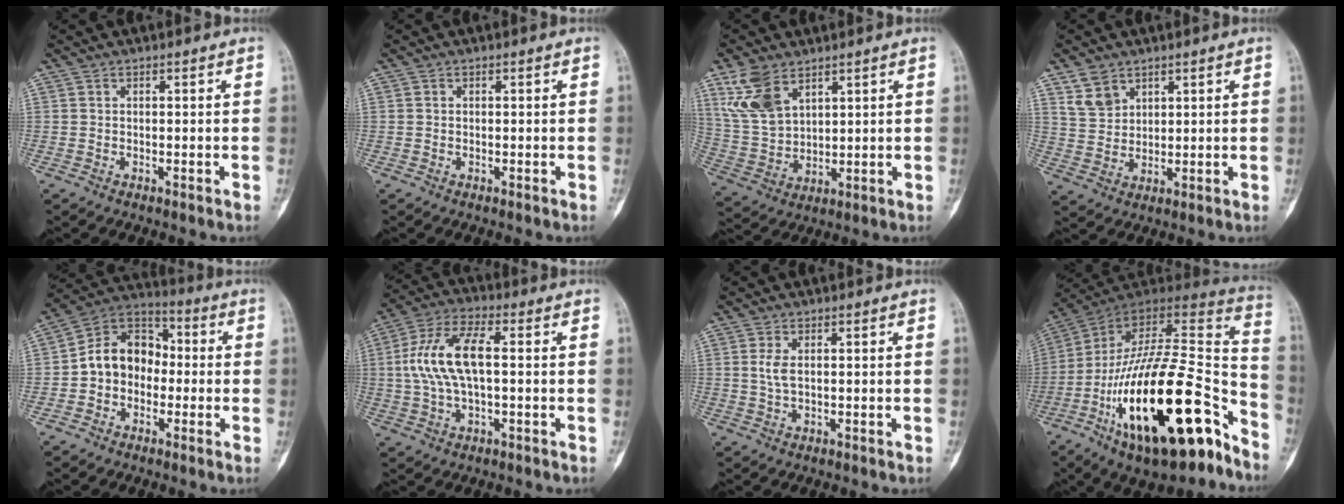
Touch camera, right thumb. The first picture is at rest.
{"total": 0.0}
{"total": 10.1, "force": [6.0, 5.7, 5.9], "torque": [-0.111, -0.019, 0.134]}
{"total": 5.4, "force": [3.5, 3.7, 1.8], "torque": [-0.020, -0.017, 0.077]}
{"total": 11.5, "force": [-1.2, 9.2, 6.9], "torque": [-0.081, 0.044, -0.037]}
{"total": 12.3, "force": [0.8, 5.4, 11.0], "torque": [-0.230, 0.029, 0.012]}
{"total": 2.4, "force": [0.5, 0.9, 2.1], "torque": [-0.056, 0.002, 0.016]}
{"total": 32.6, "force": [-16.5, 13.5, 24.7], "torque": [-0.357, 0.075, -0.265]}